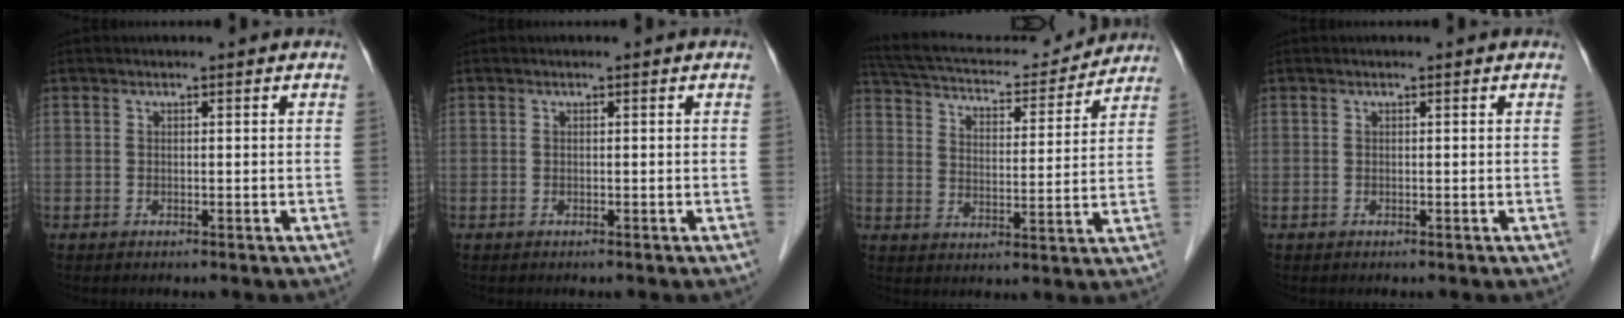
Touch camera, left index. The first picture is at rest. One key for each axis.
{"total": 0.0}
{"total": 17.7, "fx": 16.3, "fy": 4.2, "fz": 5.6, "tx": -0.102, "ty": 0.020, "tz": 0.239}
{"total": 0.0}